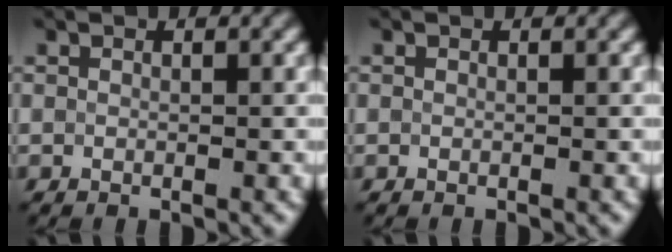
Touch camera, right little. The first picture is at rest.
{"total": 0.0}